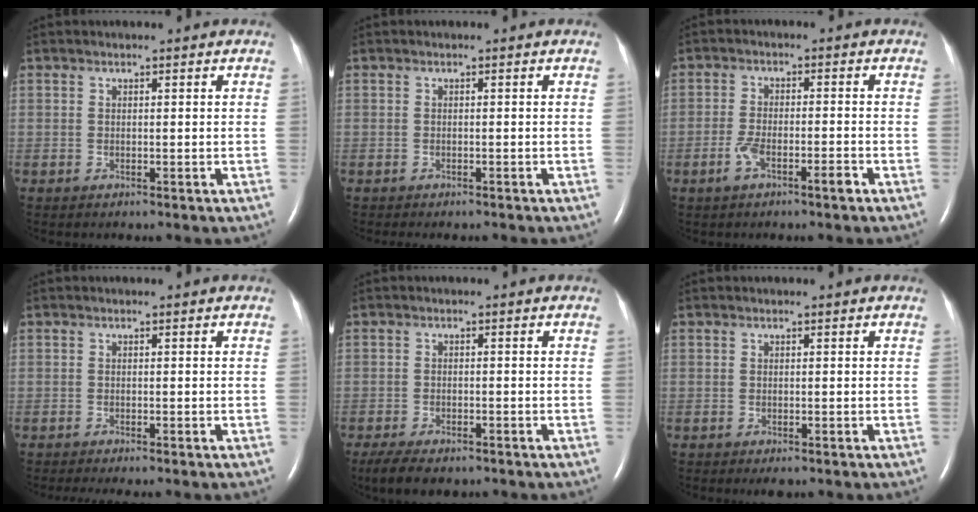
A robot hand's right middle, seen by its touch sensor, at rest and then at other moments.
{"total": 3.3, "force": [-2.8, 1.0, 1.4], "torque": [-0.018, -0.006, -0.028]}
{"total": 4.2, "force": [-2.4, 0.8, 3.3], "torque": [-0.072, 0.002, -0.045]}
{"total": 2.5, "force": [-2.2, -0.1, 1.3], "torque": [-0.019, -0.005, -0.031]}
{"total": 6.2, "force": [-4.7, 2.2, 3.3], "torque": [-0.058, -0.012, -0.067]}
{"total": 1.4, "force": [-0.9, 0.5, 0.9], "torque": [-0.011, -0.003, -0.007]}